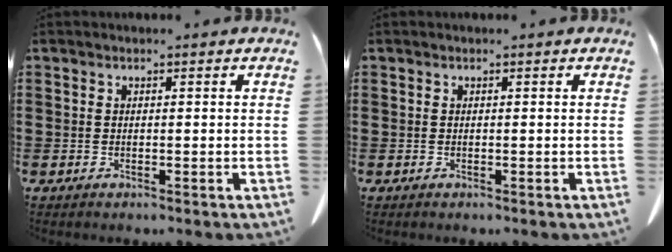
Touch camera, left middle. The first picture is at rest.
{"total": 0.0}